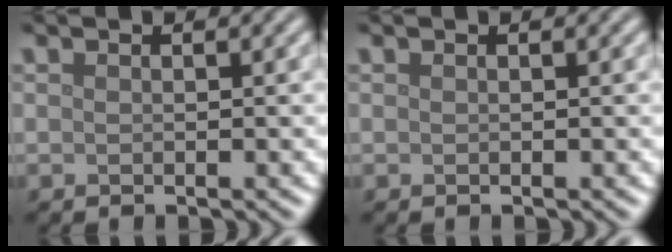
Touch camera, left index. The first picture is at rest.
{"total": 0.0}